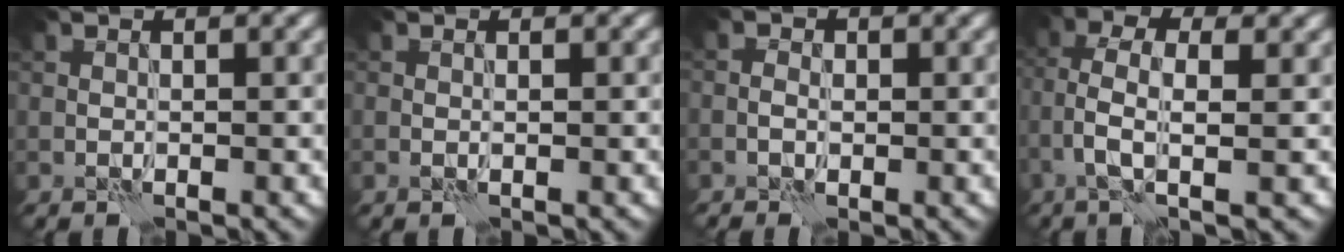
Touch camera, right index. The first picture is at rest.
{"total": 0.7, "force": [0.1, 0.1, 0.6], "torque": [-0.011, -0.004, -0.001]}
{"total": 2.0, "force": [-0.3, 1.5, 1.2], "torque": [-0.004, 0.009, -0.013]}
{"total": 4.4, "force": [-0.6, 1.5, 4.1], "torque": [-0.089, 0.010, -0.018]}